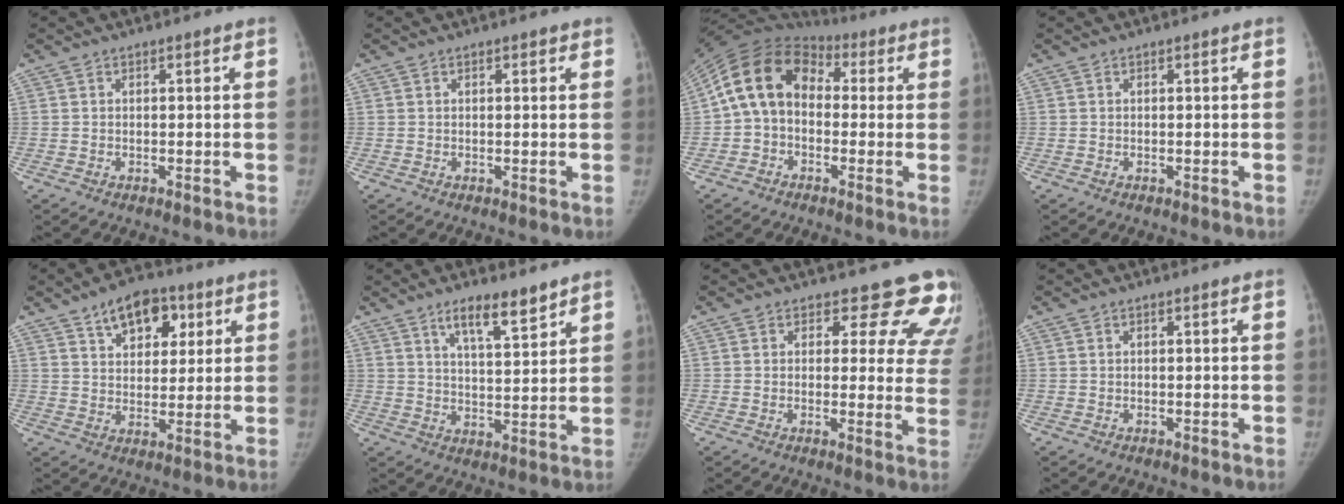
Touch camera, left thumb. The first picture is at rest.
{"total": 0.9, "force": [0.5, 0.4, 0.6], "torque": [-0.007, 0.000, 0.004]}
{"total": 14.3, "force": [0.6, 10.8, 9.4], "torque": [-0.154, 0.041, -0.003]}
{"total": 0.0}
{"total": 10.8, "force": [5.6, 6.6, 6.5], "torque": [-0.063, -0.017, 0.087]}
{"total": 8.1, "force": [5.9, 2.0, 5.2], "torque": [-0.071, -0.040, 0.102]}
{"total": 12.5, "force": [10.6, 5.7, 3.1], "torque": [0.018, -0.067, 0.088]}
{"total": 0.0}